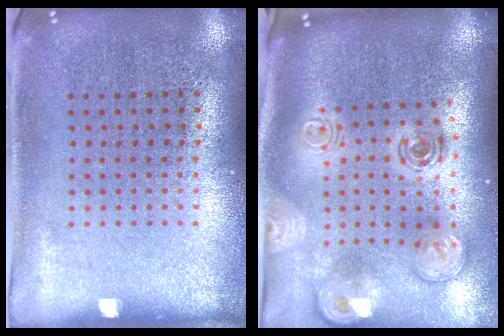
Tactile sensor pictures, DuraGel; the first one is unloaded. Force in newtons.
{"total": 2.5, "press": 1.8, "slide": 1.7}